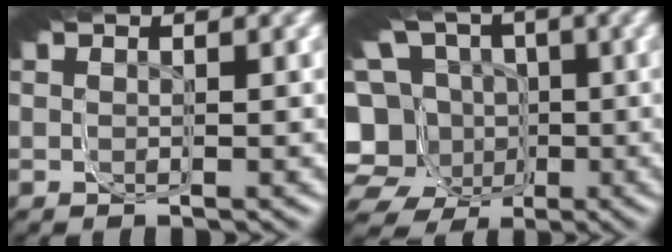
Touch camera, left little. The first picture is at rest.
{"total": 14.8, "force": [-3.7, 11.4, 8.7], "torque": [-0.122, -0.030, -0.066]}